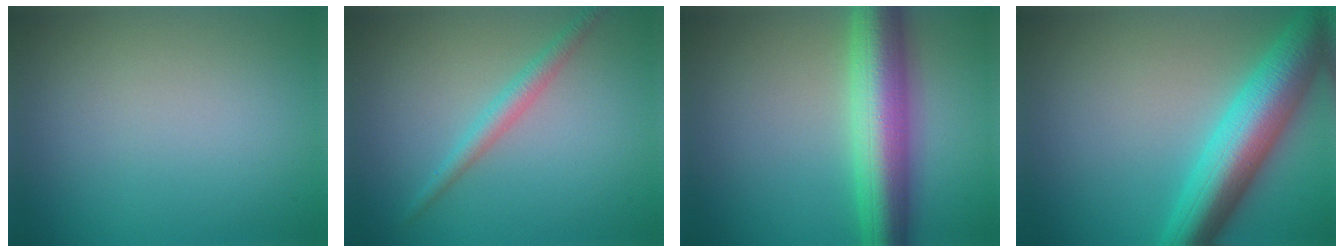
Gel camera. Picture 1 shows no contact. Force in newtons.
{"total": 2.1, "press": 2.1, "slide": 0.0}
{"total": 8.6, "press": 8.6, "slide": 0.3}
{"total": 9.0, "press": 9.0, "slide": 0.1}